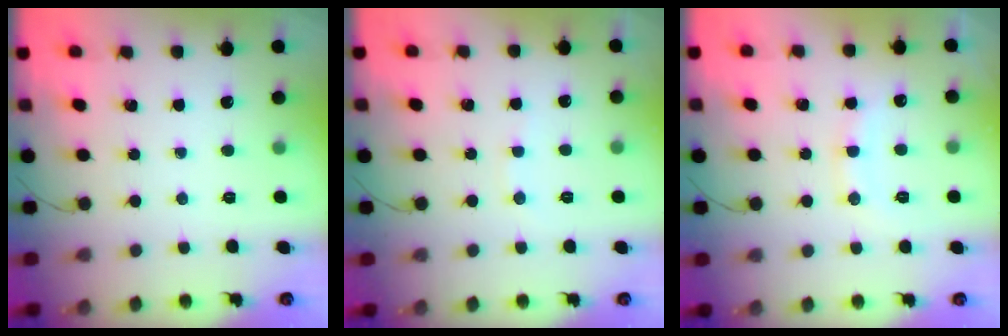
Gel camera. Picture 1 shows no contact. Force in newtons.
{"total": 4.2, "press": 4.2, "slide": 0.7}
{"total": 10.3, "press": 10.2, "slide": 1.2}